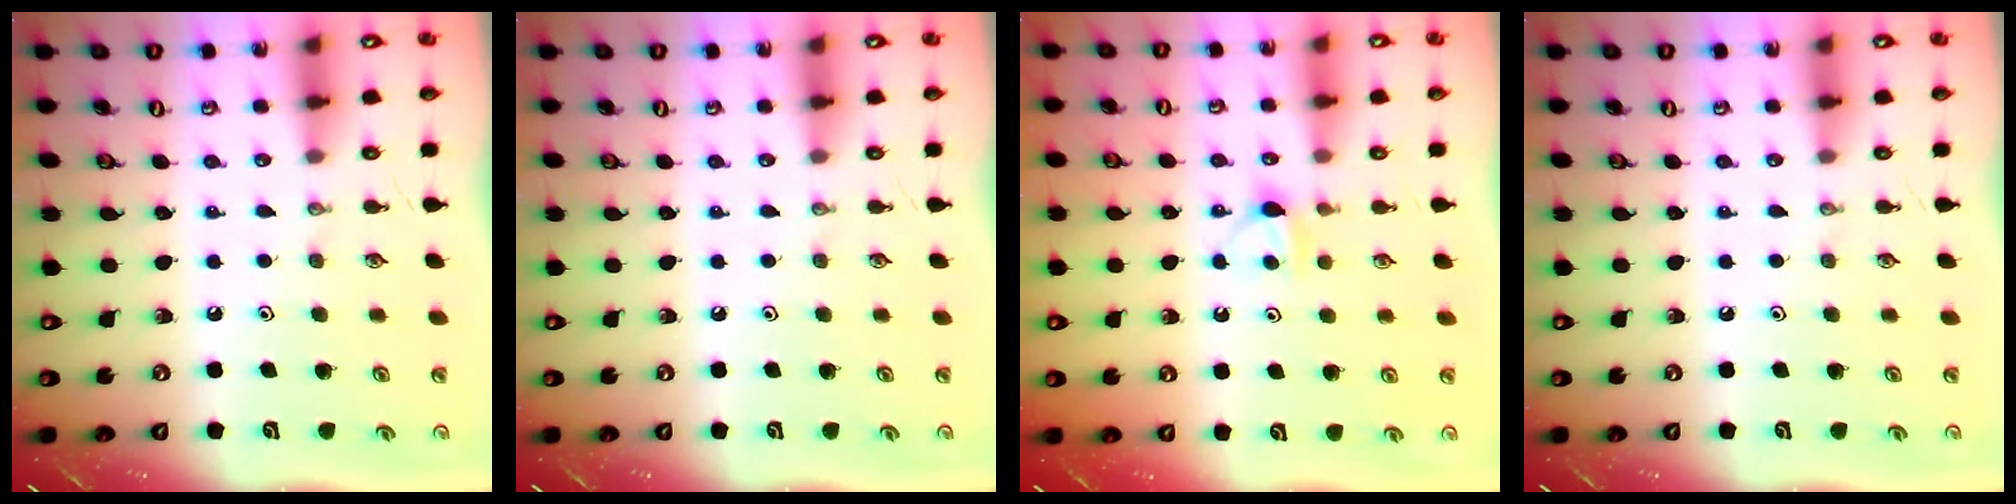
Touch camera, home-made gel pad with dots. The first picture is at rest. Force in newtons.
{"total": 0.0}
{"total": 5.0, "press": 5.0, "slide": 0.5}
{"total": 0.0}